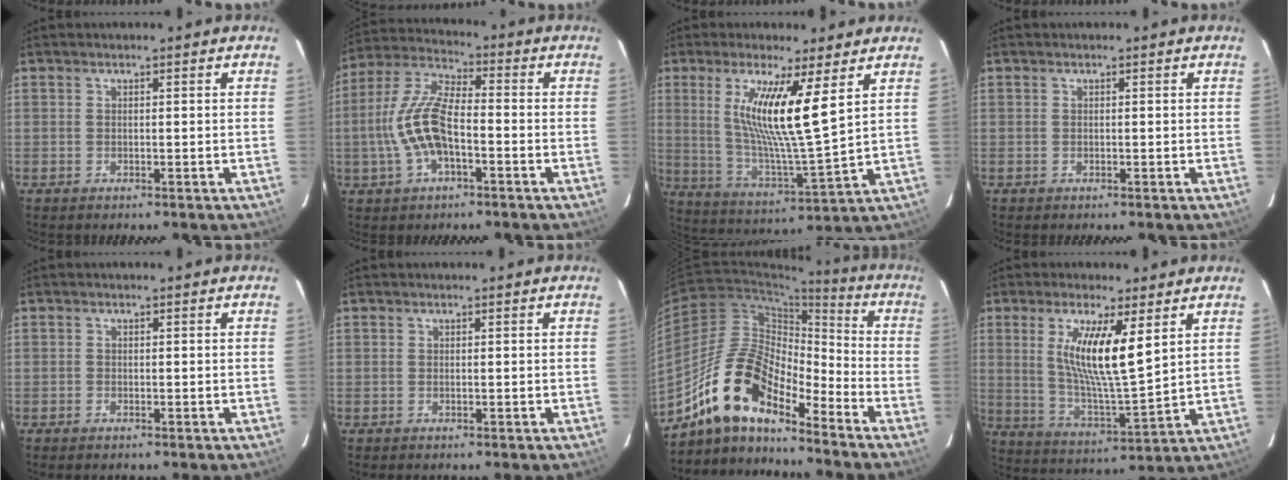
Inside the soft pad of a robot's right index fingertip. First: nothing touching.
{"total": 12.7, "force": [-3.1, 5.1, 11.2], "torque": [-0.238, 0.007, -0.060]}
{"total": 13.8, "force": [5.5, 0.3, 12.6], "torque": [-0.231, -0.019, 0.104]}
{"total": 0.0}
{"total": 0.7, "force": [-0.6, 0.3, 0.2], "torque": [-0.004, 0.001, -0.012]}
{"total": 0.0}
{"total": 15.3, "force": [-12.0, 4.9, 8.0], "torque": [-0.144, 0.008, -0.240]}
{"total": 12.7, "force": [4.7, 1.9, 11.7], "torque": [-0.218, -0.013, 0.089]}